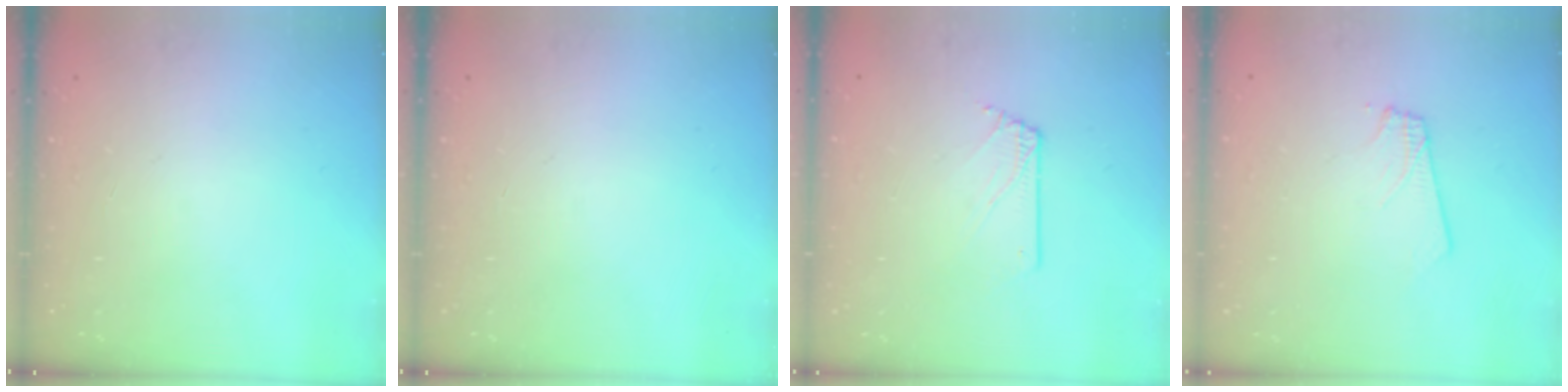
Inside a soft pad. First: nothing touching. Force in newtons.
{"total": 0.0}
{"total": 1.7, "press": 1.7, "slide": 0.2}
{"total": 2.9, "press": 2.9, "slide": 0.4}